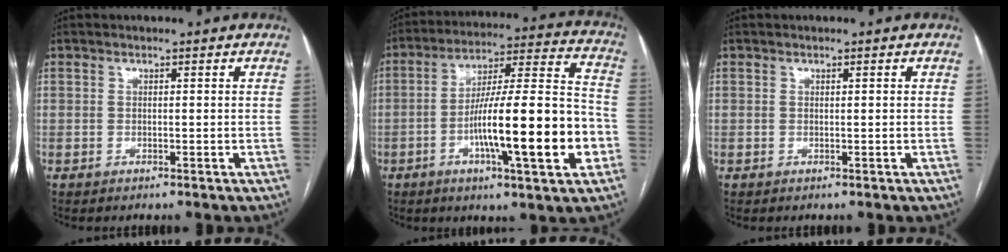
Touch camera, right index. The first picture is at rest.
{"total": 19.8, "force": [-5.6, 1.8, 18.9], "torque": [-0.288, 0.009, -0.083]}
{"total": 0.0}